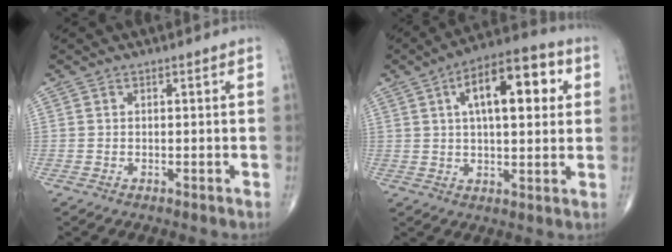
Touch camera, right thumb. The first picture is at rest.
{"total": 16.0, "force": [4.6, 6.8, 13.7], "torque": [-0.186, 0.014, 0.063]}